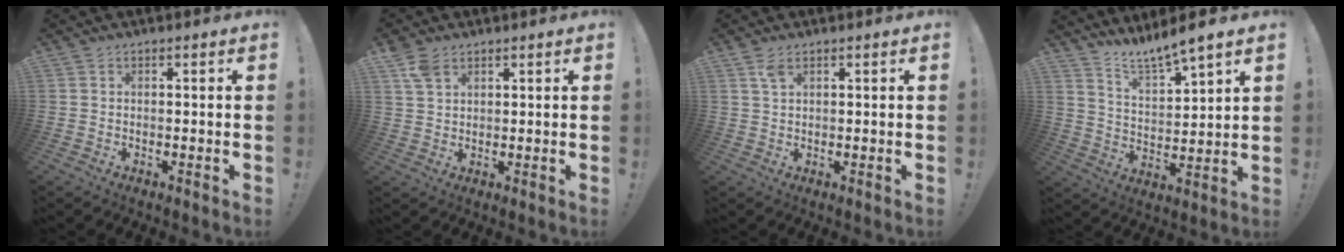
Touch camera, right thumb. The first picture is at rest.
{"total": 5.5, "force": [3.4, 3.2, 3.0], "torque": [-0.056, -0.009, 0.066]}
{"total": 3.2, "force": [1.8, 1.4, 2.3], "torque": [-0.049, 0.001, 0.032]}
{"total": 8.4, "force": [7.8, 0.5, 3.0], "torque": [-0.062, -0.059, 0.139]}